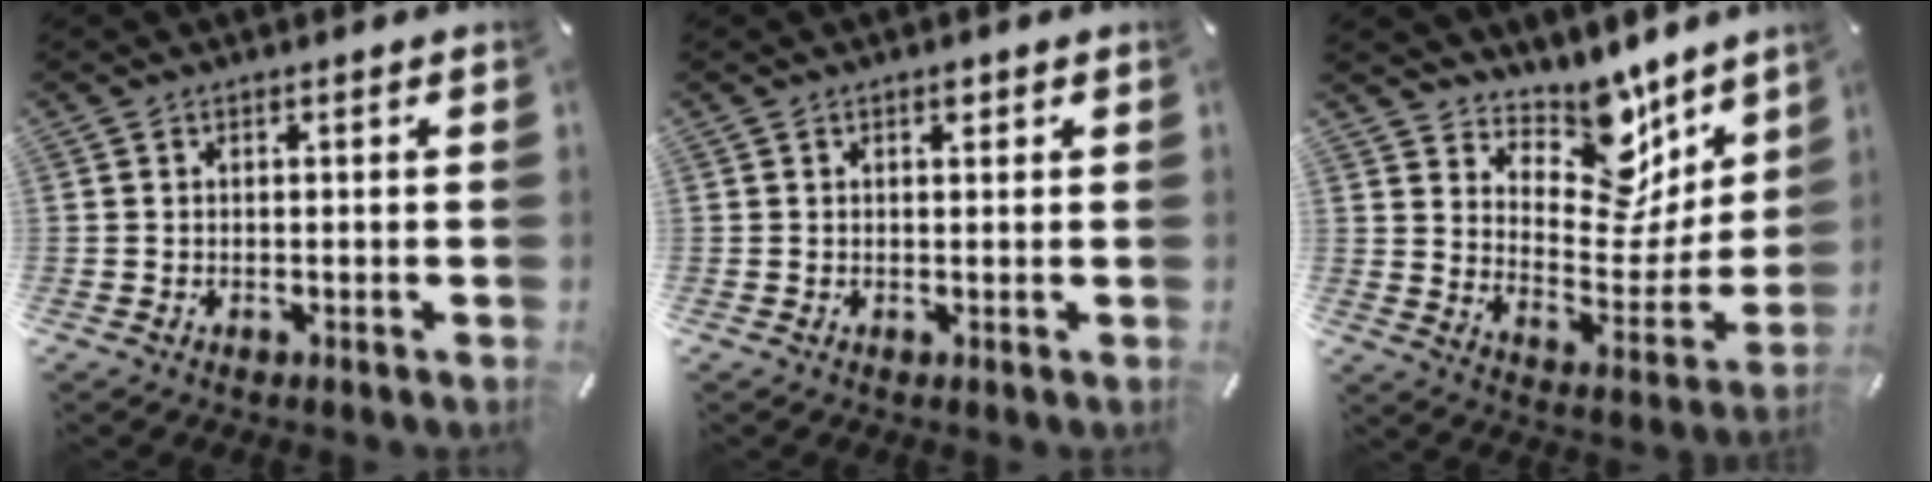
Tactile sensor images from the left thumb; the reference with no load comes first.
{"total": 1.5, "force": [0.7, 0.9, 0.9], "torque": [-0.011, -0.001, 0.011]}
{"total": 14.3, "force": [10.9, 7.7, 5.0], "torque": [-0.054, -0.112, 0.191]}